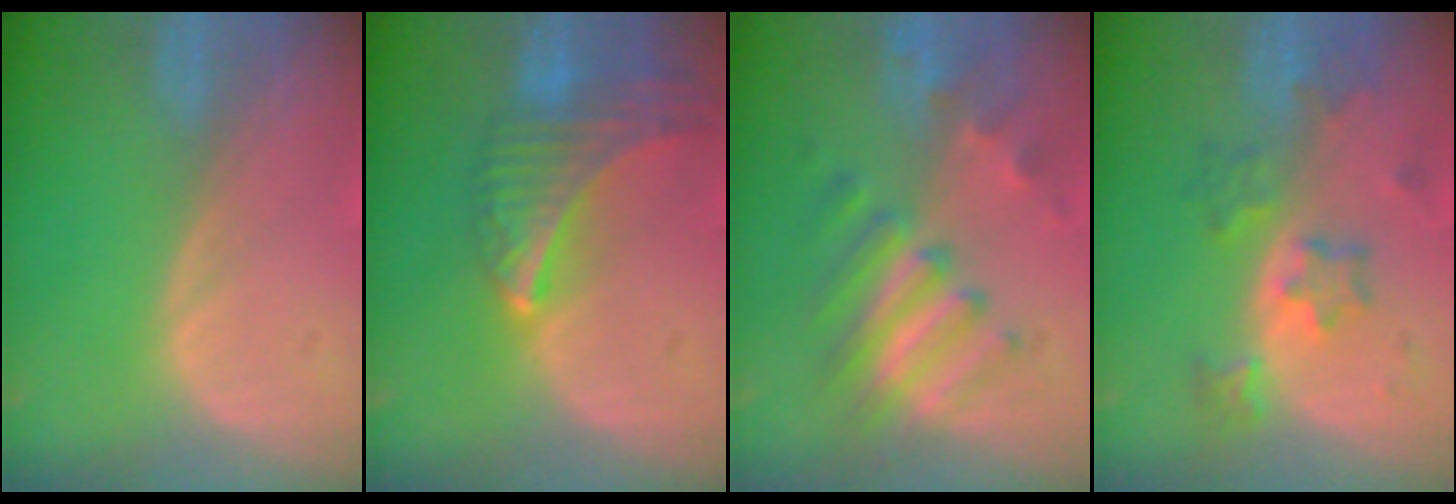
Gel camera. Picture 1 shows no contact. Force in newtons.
{"total": 9.2, "press": 8.1, "slide": 4.3}
{"total": 7.6, "press": 7.5, "slide": 1.1}
{"total": 6.0, "press": 6.0, "slide": 0.6}